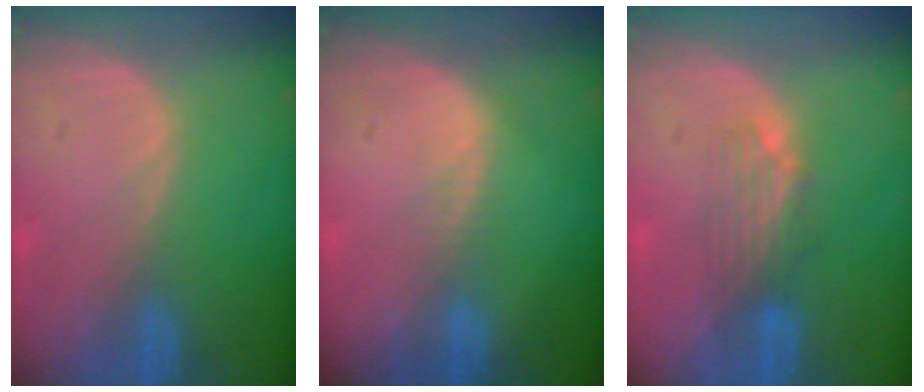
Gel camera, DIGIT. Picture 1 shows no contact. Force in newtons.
{"total": 1.3, "press": 1.3, "slide": 0.1}
{"total": 3.4, "press": 3.3, "slide": 0.9}